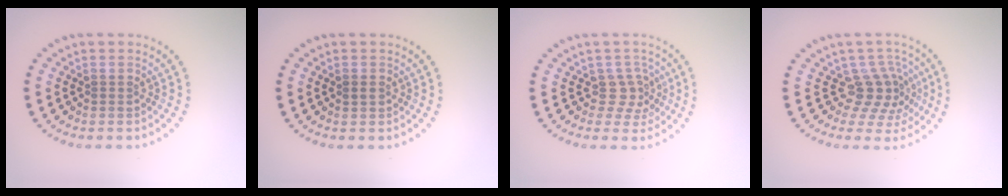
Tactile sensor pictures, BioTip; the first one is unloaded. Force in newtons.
{"total": 0.8, "press": 0.7, "slide": 0.2}
{"total": 2.3, "press": 1.6, "slide": 1.7}
{"total": 3.5, "press": 2.4, "slide": 2.5}